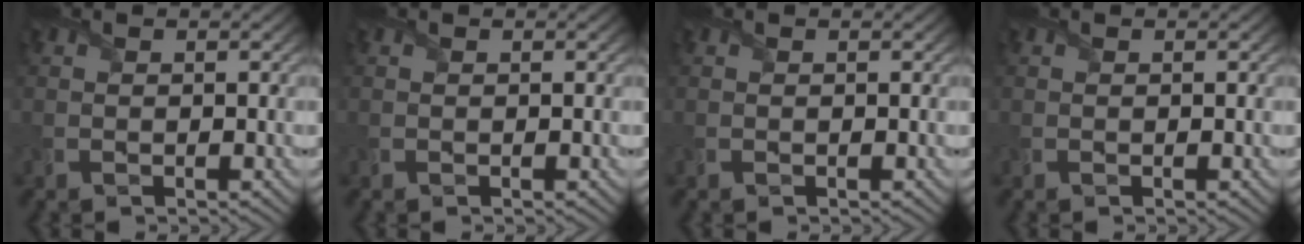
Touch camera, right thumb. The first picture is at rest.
{"total": 0.0}
{"total": 0.0}
{"total": 0.0}